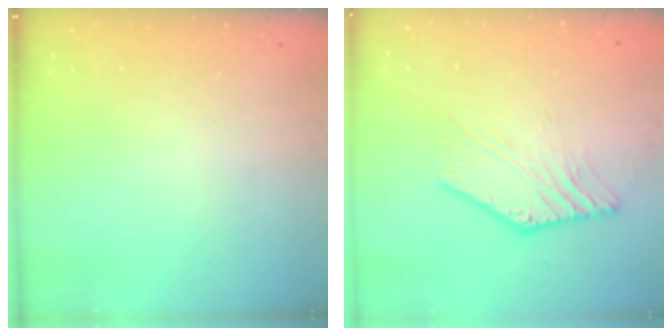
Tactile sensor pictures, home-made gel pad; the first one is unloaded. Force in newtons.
{"total": 5.7, "press": 5.7, "slide": 1.0}